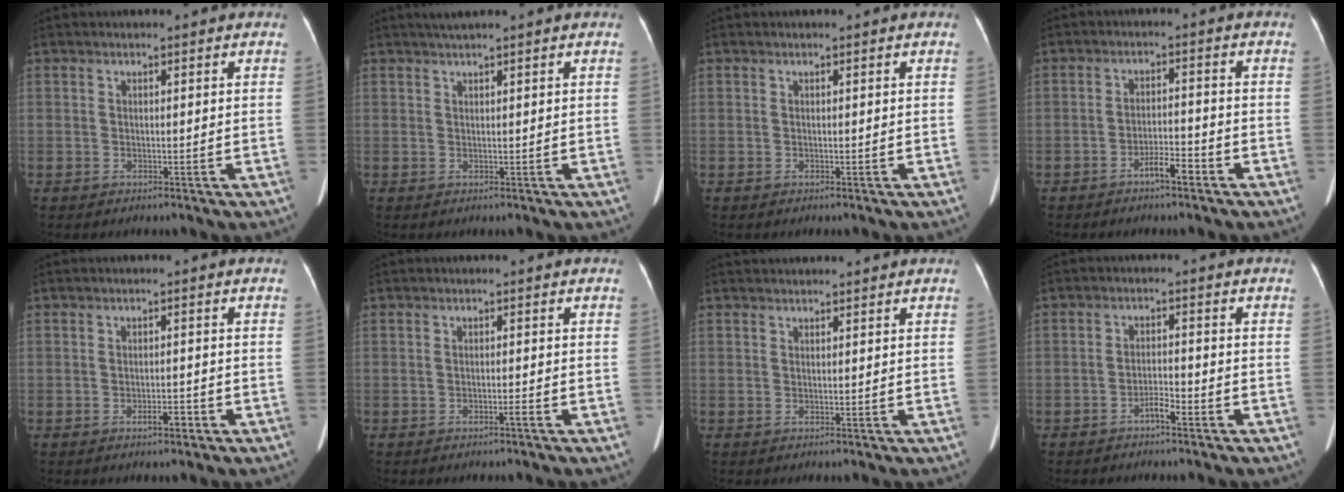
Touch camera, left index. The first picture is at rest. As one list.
[{"total": 1.9, "force": [1.5, -0.2, 1.1], "torque": [-0.015, 0.015, 0.031]}, {"total": 0.0}, {"total": 3.5, "force": [-2.6, 0.5, 2.4], "torque": [-0.039, 0.002, -0.048]}, {"total": 1.9, "force": [-1.2, 0.5, 1.4], "torque": [-0.021, 0.000, -0.020]}, {"total": 0.8, "force": [-0.6, -0.1, 0.4], "torque": [-0.004, 0.002, -0.013]}, {"total": 2.7, "force": [2.6, 0.1, 0.6], "torque": [-0.005, 0.025, 0.038]}, {"total": 2.4, "force": [-1.8, 0.3, 1.5], "torque": [-0.025, 0.002, -0.036]}]